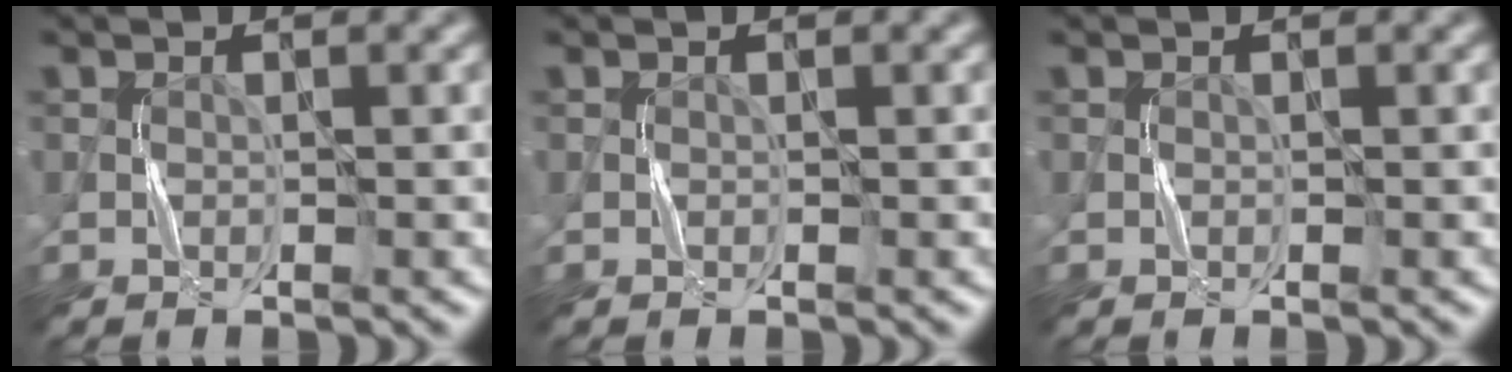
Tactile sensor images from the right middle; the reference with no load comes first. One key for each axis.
{"total": 0.0}
{"total": 0.0}